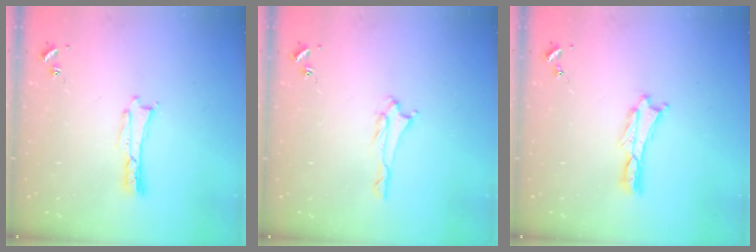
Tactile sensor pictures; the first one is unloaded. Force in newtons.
{"total": 1.7, "press": 1.7, "slide": 0.3}
{"total": 0.0}